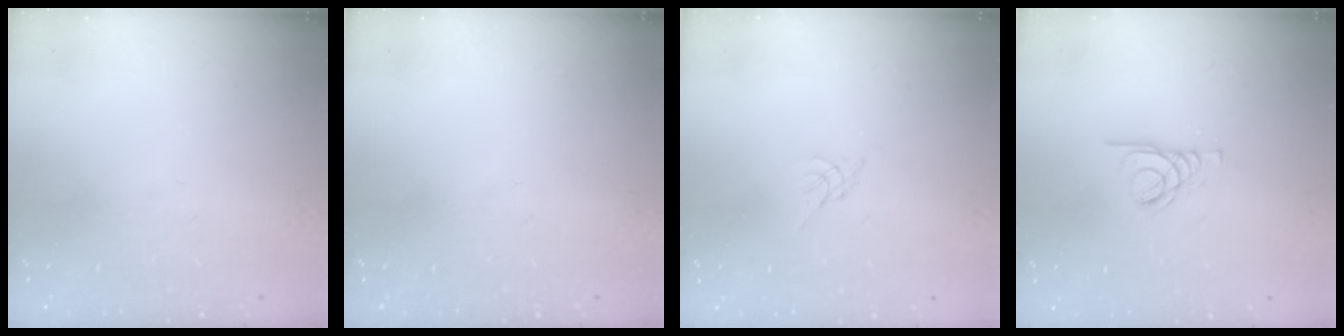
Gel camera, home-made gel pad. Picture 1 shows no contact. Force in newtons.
{"total": 0.0}
{"total": 0.0}
{"total": 2.1, "press": 2.1, "slide": 0.2}